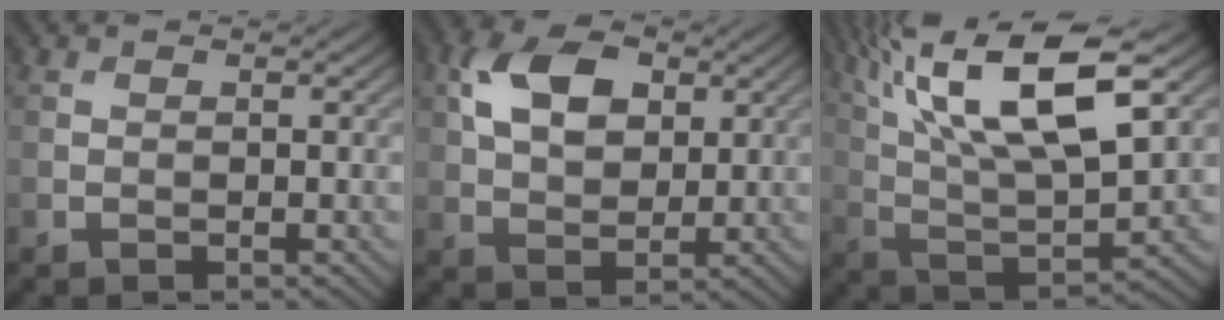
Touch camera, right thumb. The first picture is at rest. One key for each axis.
{"total": 8.1, "fx": 2.7, "fy": 5.1, "fz": 5.7, "tx": -0.122, "ty": 0.012, "tz": 0.045}
{"total": 16.2, "fx": 7.9, "fy": 5.1, "fz": 13.2, "tx": -0.268, "ty": 0.003, "tz": 0.148}